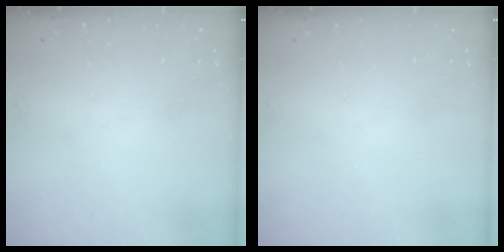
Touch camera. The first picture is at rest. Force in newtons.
{"total": 0.0}